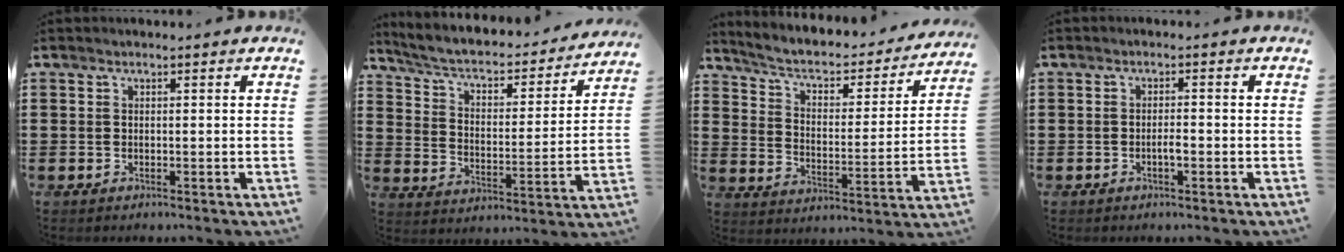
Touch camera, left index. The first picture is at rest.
{"total": 4.0, "force": [3.2, 1.1, 2.1], "torque": [-0.059, -0.027, 0.044]}
{"total": 3.8, "force": [2.7, 1.5, 2.2], "torque": [-0.058, -0.019, 0.034]}
{"total": 1.8, "force": [-0.7, 0.5, 1.6], "torque": [-0.031, 0.002, -0.012]}